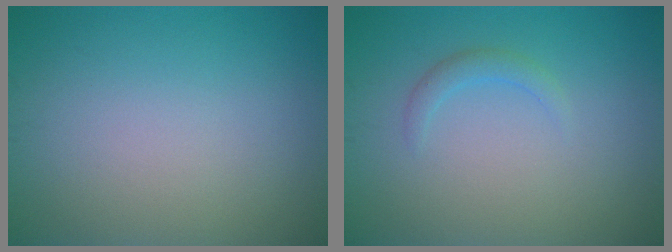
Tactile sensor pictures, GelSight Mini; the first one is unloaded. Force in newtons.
{"total": 1.3, "press": 1.3, "slide": 0.1}